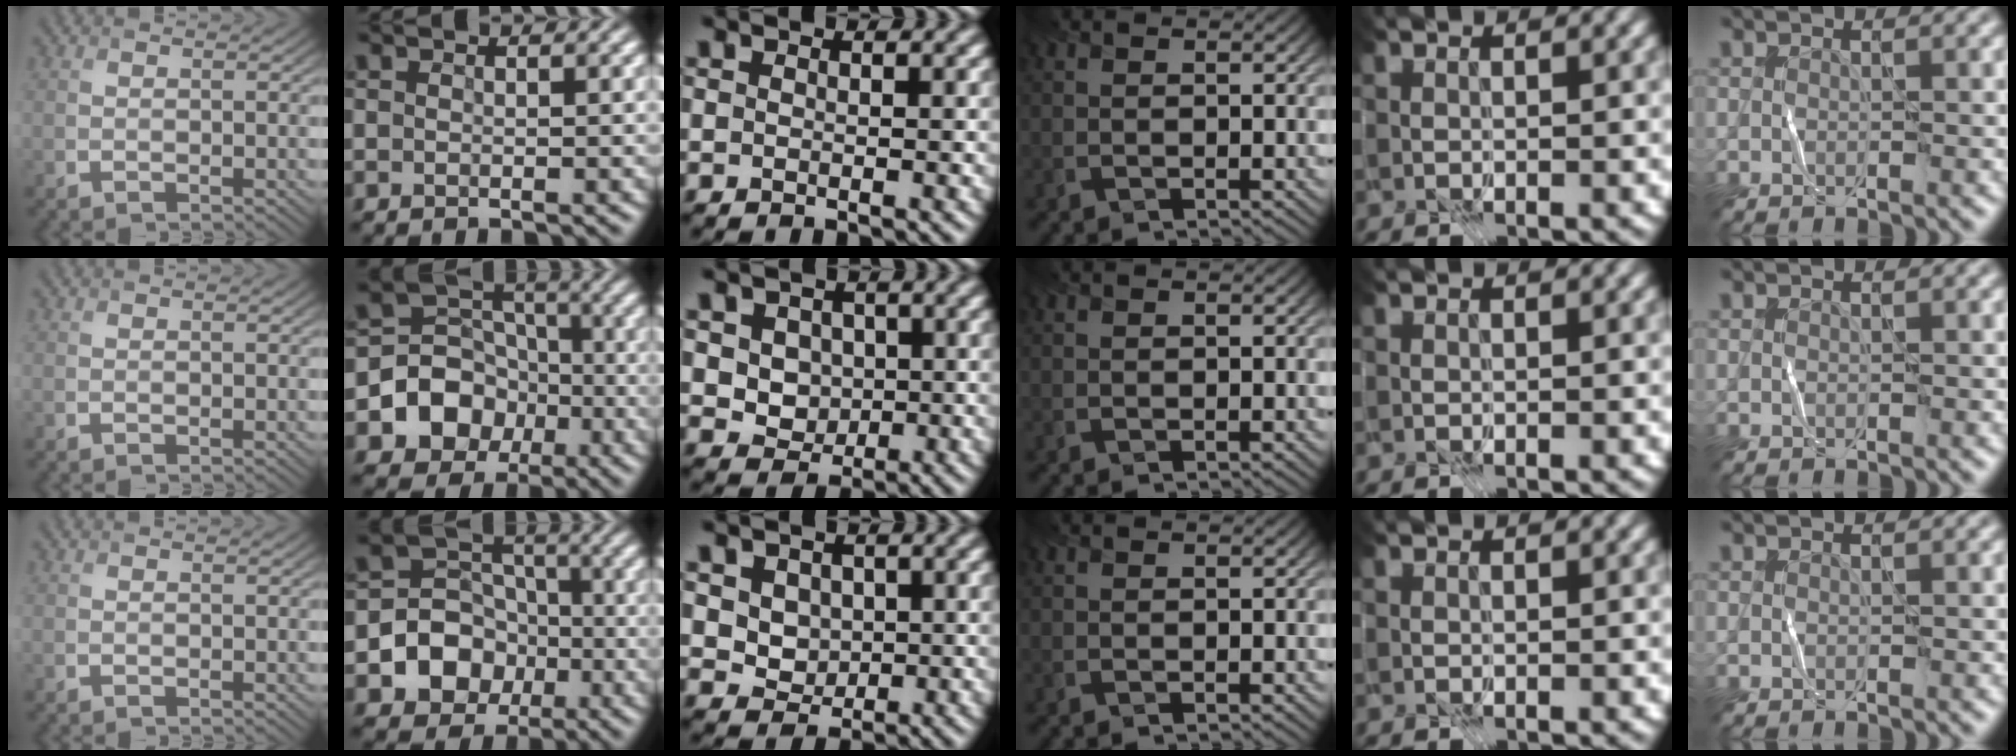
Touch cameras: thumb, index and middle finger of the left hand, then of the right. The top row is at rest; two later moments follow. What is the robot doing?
{"motion": "fold", "object": "file"}